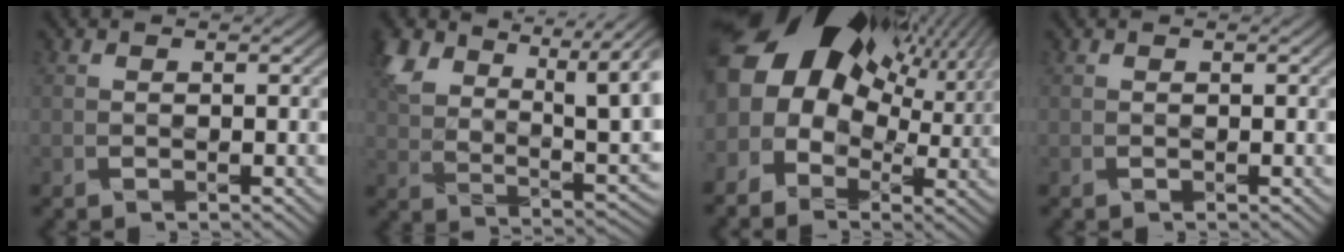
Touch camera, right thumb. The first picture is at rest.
{"total": 13.9, "force": [7.4, 6.7, 9.8], "torque": [-0.201, 0.008, 0.136]}
{"total": 17.7, "force": [5.6, 11.9, 11.8], "torque": [-0.244, 0.008, 0.106]}
{"total": 0.0}